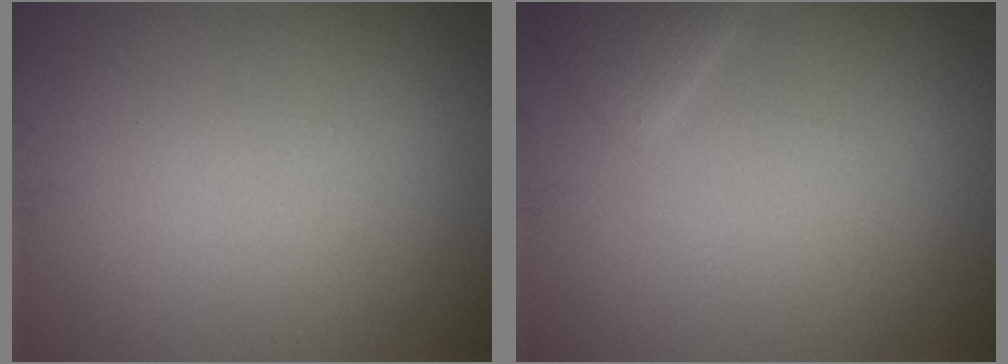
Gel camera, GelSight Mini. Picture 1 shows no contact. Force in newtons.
{"total": 1.4, "press": 1.4, "slide": 0.1}